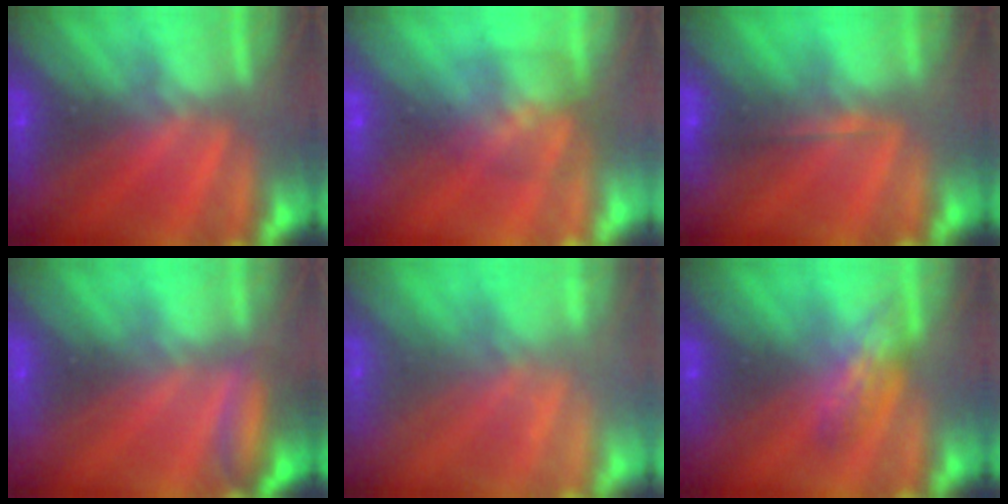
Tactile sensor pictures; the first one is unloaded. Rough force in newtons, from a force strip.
{"total": 6.9}
{"total": 1.7}
{"total": 2.6}
{"total": 2.2}
{"total": 2.5}